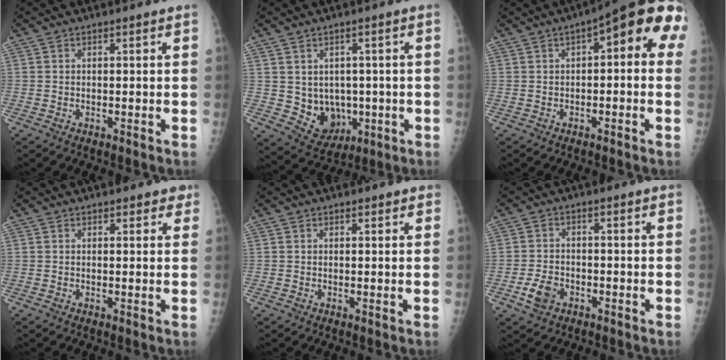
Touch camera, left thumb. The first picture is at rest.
{"total": 7.7, "force": [-0.5, 6.6, 4.0], "torque": [-0.024, -0.007, 0.015]}
{"total": 11.7, "force": [2.6, 4.6, 10.5], "torque": [-0.102, 0.032, 0.017]}
{"total": 2.0, "force": [1.4, 1.2, 0.6], "torque": [0.020, -0.004, 0.009]}
{"total": 0.9, "force": [0.7, 0.5, 0.1], "torque": [0.006, -0.004, 0.004]}
{"total": 4.4, "force": [-2.1, 3.1, 2.3], "torque": [-0.041, 0.009, -0.038]}